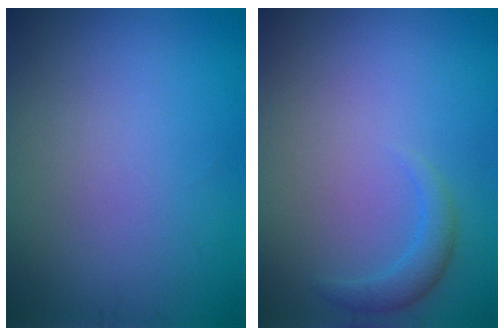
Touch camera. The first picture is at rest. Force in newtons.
{"total": 1.6, "press": 1.6, "slide": 0.1}